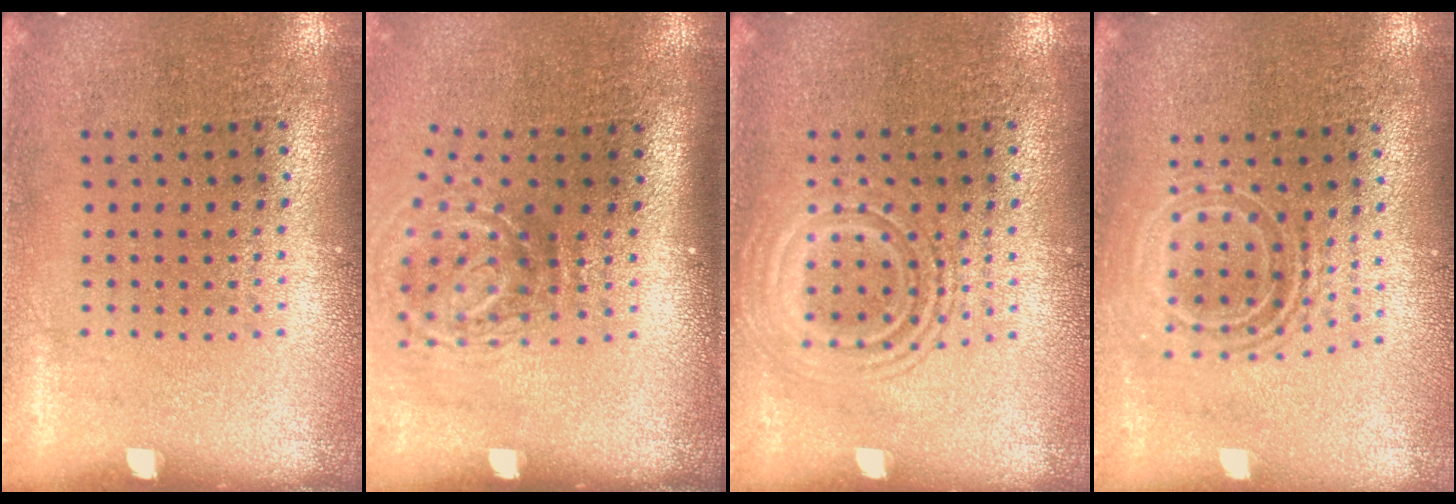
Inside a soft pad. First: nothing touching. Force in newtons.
{"total": 2.0, "press": 1.3, "slide": 1.6}
{"total": 2.8, "press": 2.7, "slide": 0.4}
{"total": 1.6, "press": 1.3, "slide": 0.9}